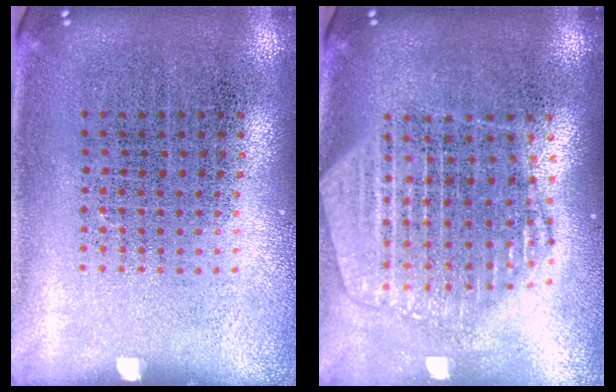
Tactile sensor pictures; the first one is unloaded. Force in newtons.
{"total": 2.2, "press": 1.9, "slide": 1.0}